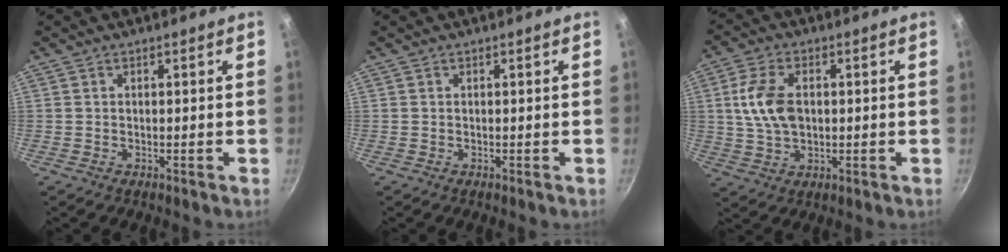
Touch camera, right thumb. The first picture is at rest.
{"total": 0.0}
{"total": 9.3, "force": [1.1, 5.9, 7.1], "torque": [-0.132, 0.005, 0.019]}